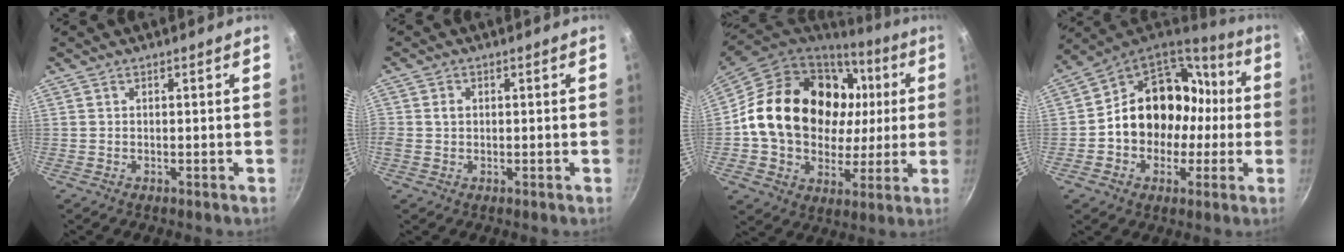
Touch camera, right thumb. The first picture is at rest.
{"total": 2.0, "force": [0.1, 1.7, 1.0], "torque": [-0.016, 0.005, -0.001]}
{"total": 25.3, "force": [4.8, 19.4, 15.4], "torque": [-0.234, 0.019, 0.093]}
{"total": 19.7, "force": [-0.7, 16.5, 10.8], "torque": [-0.135, 0.059, -0.007]}